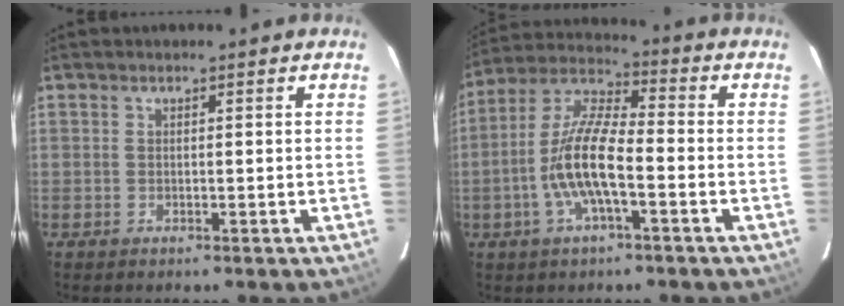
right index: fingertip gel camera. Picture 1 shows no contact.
{"total": 12.0, "force": [-3.6, 3.2, 10.9], "torque": [-0.228, 0.002, -0.071]}